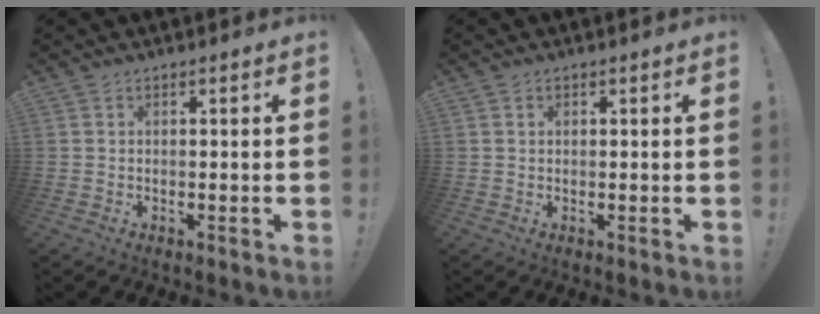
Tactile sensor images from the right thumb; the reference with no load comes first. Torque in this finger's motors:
{"motor_torque": [0.08, -0.32, -0.25, 0.24, 0.01]}